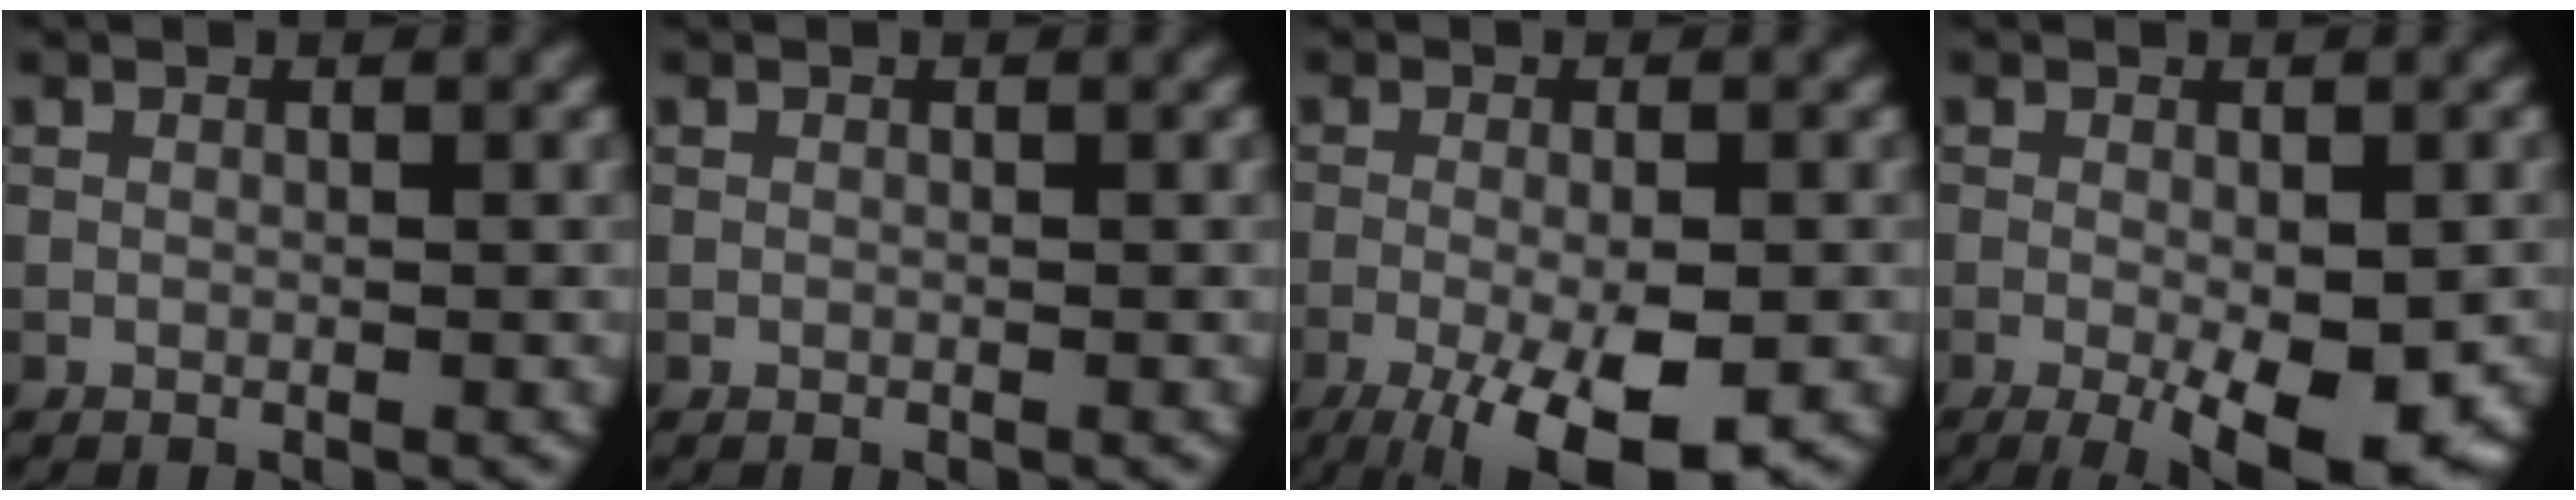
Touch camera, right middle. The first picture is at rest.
{"total": 0.0}
{"total": 8.9, "force": [-4.2, 2.6, 7.5], "torque": [-0.130, -0.014, -0.062]}
{"total": 7.9, "force": [-2.9, 2.3, 7.0], "torque": [-0.107, -0.019, -0.032]}